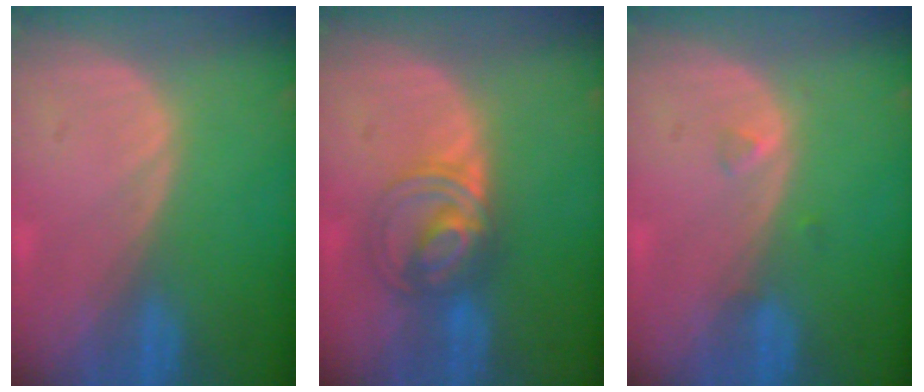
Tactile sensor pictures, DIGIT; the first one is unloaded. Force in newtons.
{"total": 5.9, "press": 5.9, "slide": 0.7}
{"total": 1.0, "press": 1.0, "slide": 0.2}